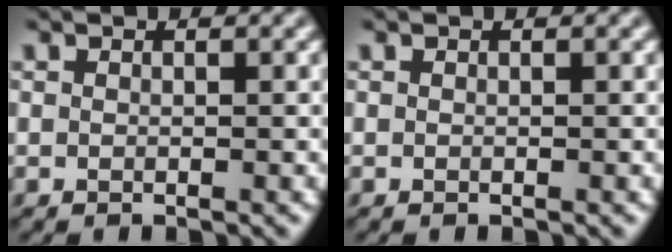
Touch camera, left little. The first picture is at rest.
{"total": 0.0}